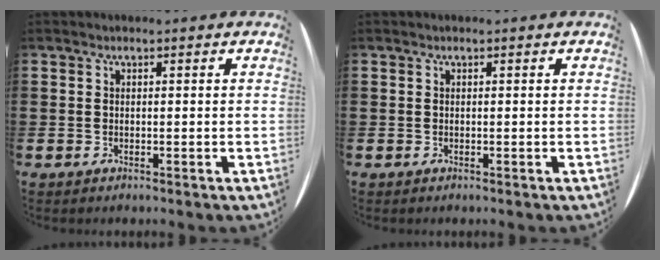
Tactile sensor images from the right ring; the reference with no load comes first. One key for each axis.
{"total": 0.0}